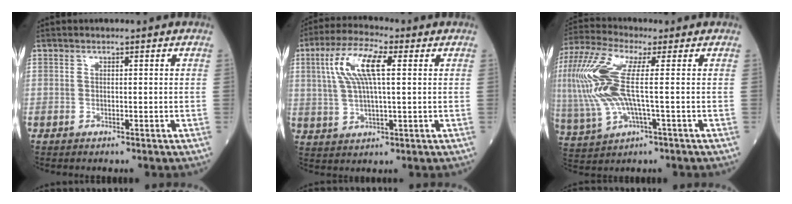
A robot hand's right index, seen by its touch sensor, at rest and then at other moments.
{"total": 9.8, "force": [2.7, 2.3, 9.1], "torque": [-0.193, 0.018, 0.053]}
{"total": 15.9, "force": [1.2, 4.4, 15.2], "torque": [-0.375, 0.012, 0.024]}